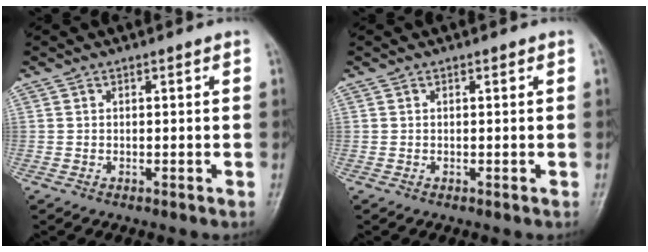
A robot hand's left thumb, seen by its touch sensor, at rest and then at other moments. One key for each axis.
{"total": 0.0}